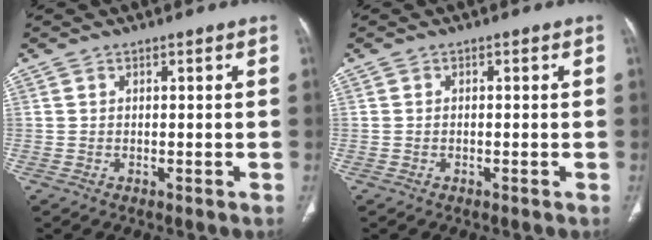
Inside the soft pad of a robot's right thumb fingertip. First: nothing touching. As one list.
[{"total": 0.0}]